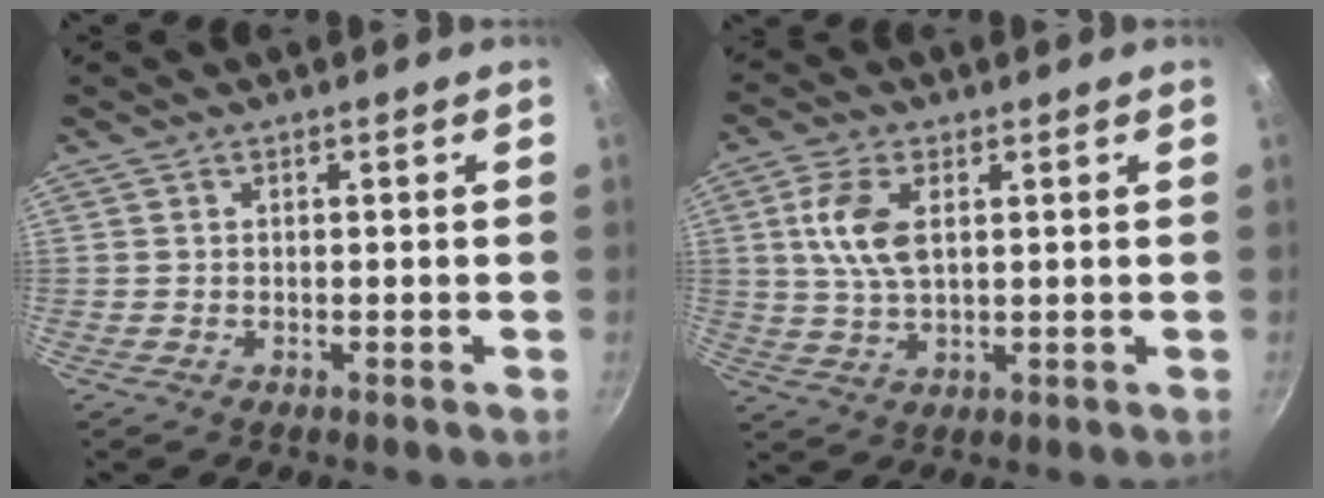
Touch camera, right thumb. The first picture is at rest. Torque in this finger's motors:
{"motor_torque": [0.16, 0.07, 1.15, 0.16, 0.13]}